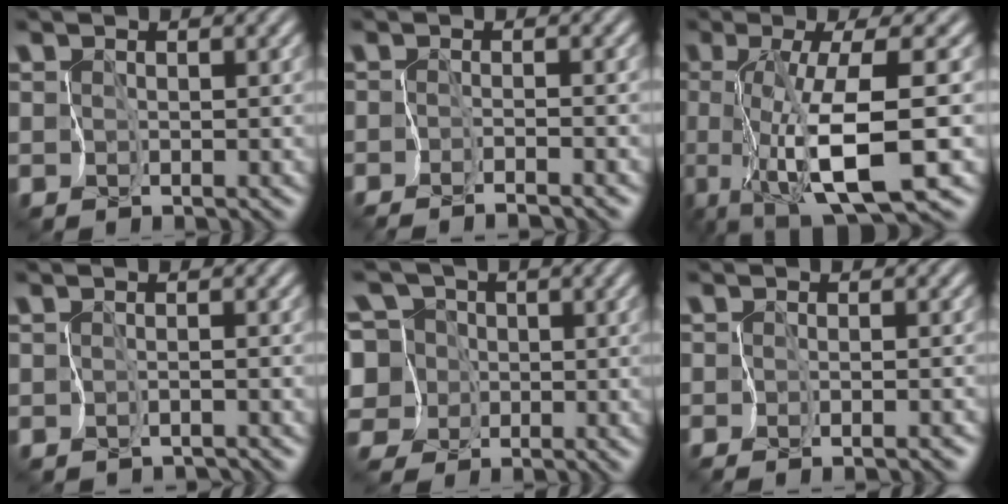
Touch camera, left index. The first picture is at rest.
{"total": 1.7, "force": [-1.3, -1.0, 0.3], "torque": [-0.016, -0.003, -0.032]}
{"total": 8.3, "force": [-0.8, 0.7, 8.3], "torque": [-0.152, -0.006, -0.016]}
{"total": 1.9, "force": [-1.9, 0.3, 0.1], "torque": [0.002, -0.004, -0.031]}
{"total": 8.7, "force": [-1.7, 8.0, 2.9], "torque": [-0.105, 0.024, -0.066]}
{"total": 1.5, "force": [-1.4, -0.4, 0.3], "torque": [-0.006, -0.005, -0.028]}